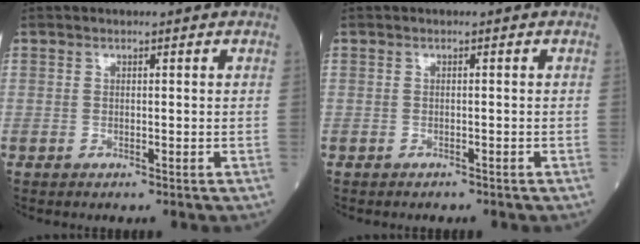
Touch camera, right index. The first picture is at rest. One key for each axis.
{"total": 1.0, "fx": -0.9, "fy": 0.3, "fz": 0.1, "tx": -0.009, "ty": -0.001, "tz": -0.013}